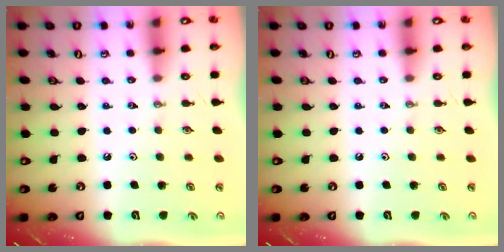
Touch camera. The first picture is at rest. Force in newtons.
{"total": 0.0}